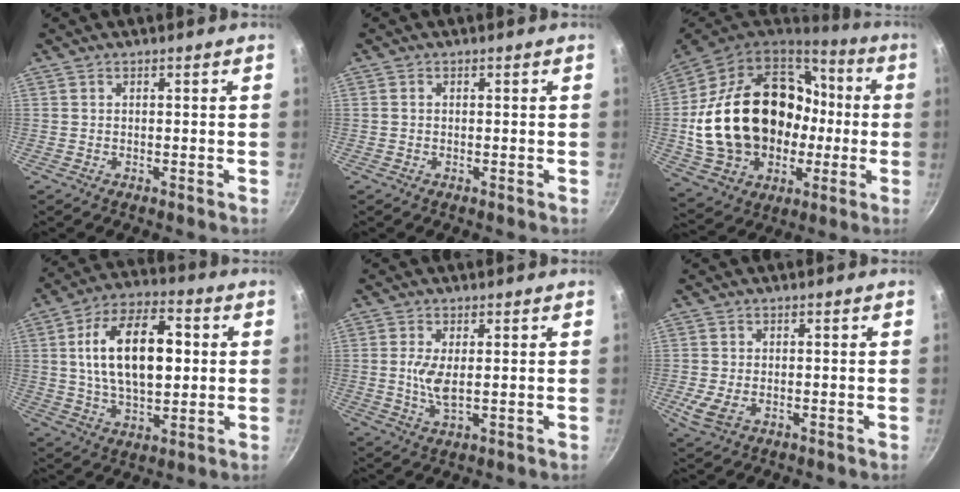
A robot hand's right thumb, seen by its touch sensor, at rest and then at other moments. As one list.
[{"total": 0.5, "force": [0.0, 0.5, 0.3], "torque": [-0.004, 0.004, -0.002]}, {"total": 31.3, "force": [-0.4, 22.7, 21.5], "torque": [-0.364, 0.050, 0.023]}, {"total": 18.7, "force": [2.6, 10.5, 15.3], "torque": [-0.237, 0.010, 0.041]}, {"total": 4.9, "force": [0.5, 1.9, 4.5], "torque": [-0.096, -0.006, 0.012]}, {"total": 4.3, "force": [-0.9, 2.7, 3.2], "torque": [-0.064, -0.010, -0.016]}]